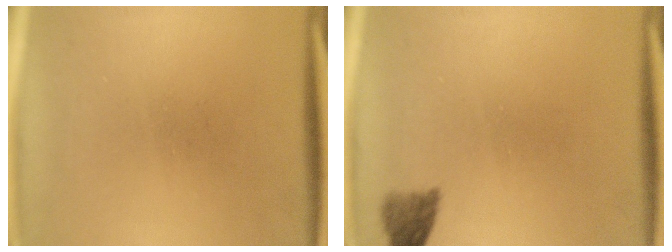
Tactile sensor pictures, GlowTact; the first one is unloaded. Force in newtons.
{"total": 2.5}